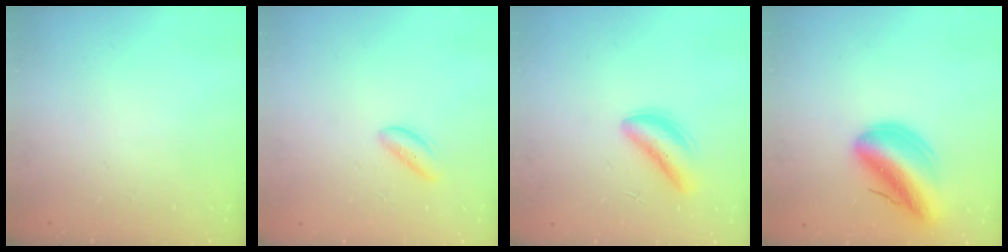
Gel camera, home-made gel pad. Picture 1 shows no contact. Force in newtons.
{"total": 1.9, "press": 1.9, "slide": 0.4}
{"total": 4.6, "press": 4.6, "slide": 0.3}
{"total": 15.6, "press": 15.3, "slide": 3.3}